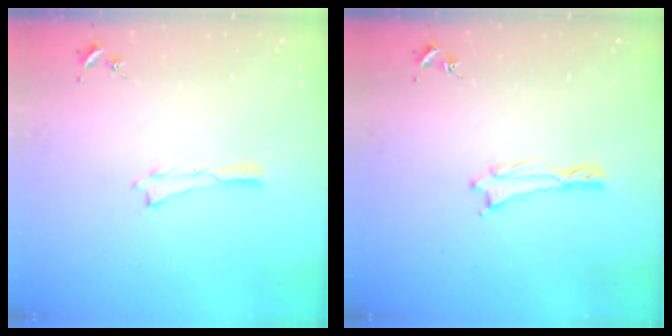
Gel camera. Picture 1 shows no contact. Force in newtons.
{"total": 0.5, "press": 0.5, "slide": 0.2}